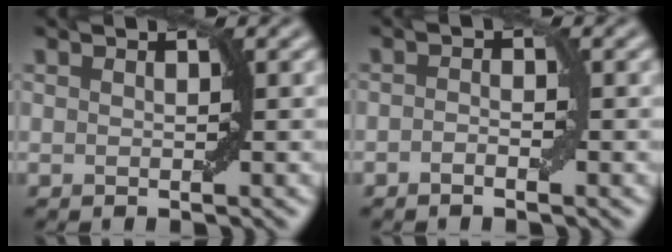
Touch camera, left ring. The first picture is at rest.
{"total": 1.0, "force": [-0.6, 0.3, 0.7], "torque": [-0.012, 0.004, -0.011]}